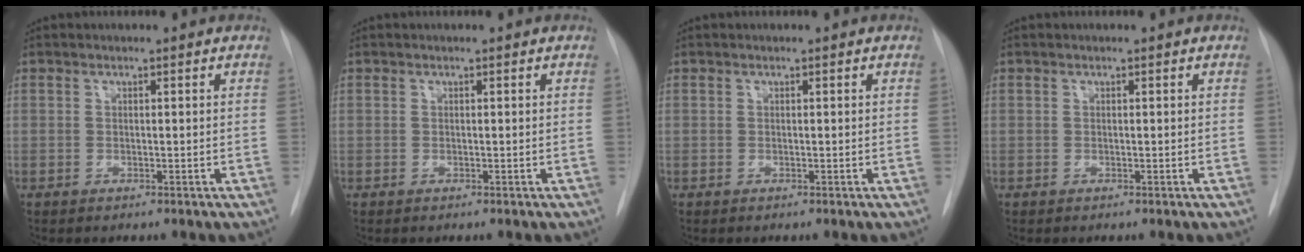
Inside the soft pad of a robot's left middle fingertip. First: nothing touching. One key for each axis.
{"total": 0.0}
{"total": 0.0}
{"total": 0.0}